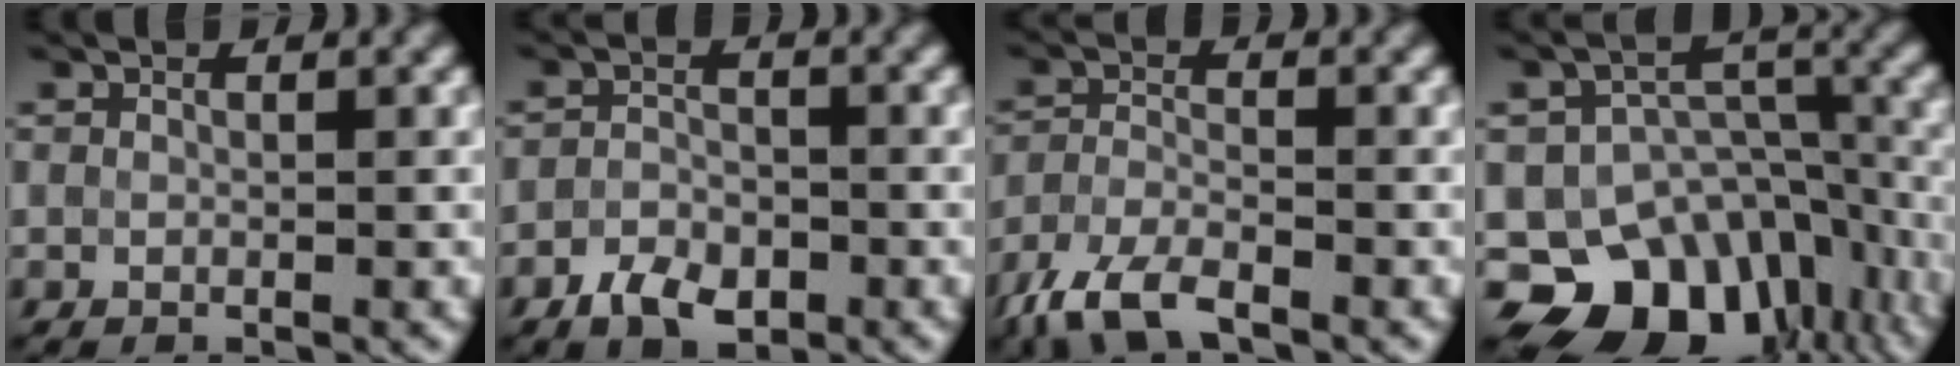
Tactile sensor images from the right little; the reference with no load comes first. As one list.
[{"total": 3.4, "force": [-1.9, 2.0, 1.9], "torque": [-0.033, -0.001, -0.040]}, {"total": 5.2, "force": [-3.8, 1.9, 3.1], "torque": [-0.069, -0.011, -0.082]}, {"total": 12.0, "force": [-7.3, 8.2, 4.8], "torque": [-0.063, -0.003, -0.114]}]